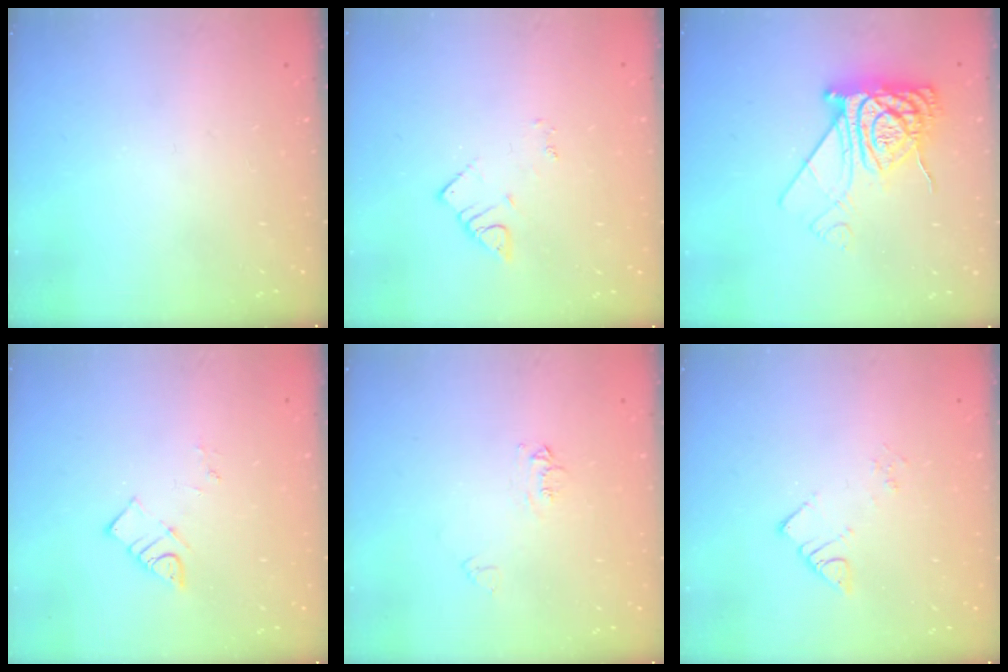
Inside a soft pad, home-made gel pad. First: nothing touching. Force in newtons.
{"total": 2.7, "press": 2.7, "slide": 0.4}
{"total": 12.3, "press": 12.3, "slide": 1.0}
{"total": 3.6, "press": 3.6, "slide": 0.3}
{"total": 5.0, "press": 5.0, "slide": 0.6}
{"total": 3.3, "press": 3.3, "slide": 0.2}